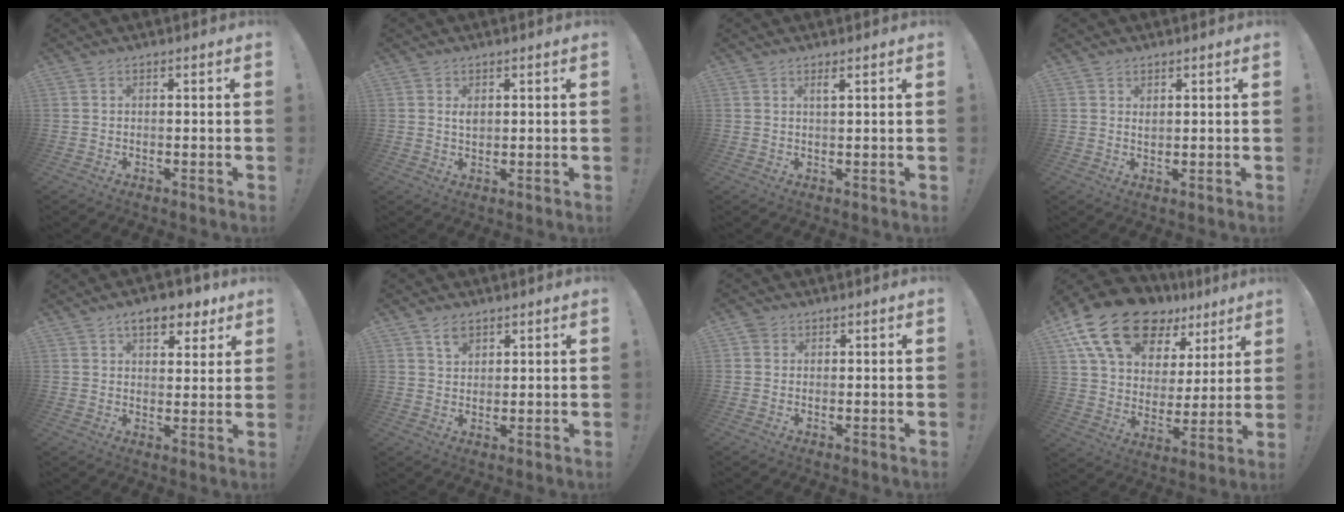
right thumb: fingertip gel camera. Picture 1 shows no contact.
{"total": 2.1, "force": [1.0, 1.1, 1.6], "torque": [-0.018, -0.004, 0.014]}
{"total": 1.9, "force": [1.1, 0.0, 1.5], "torque": [-0.017, -0.004, 0.016]}
{"total": 1.4, "force": [1.1, 0.7, 0.6], "torque": [0.003, -0.007, 0.018]}
{"total": 9.3, "force": [5.8, 4.5, 5.7], "torque": [-0.071, -0.027, 0.100]}
{"total": 4.2, "force": [2.9, 2.3, 1.9], "torque": [-0.022, -0.013, 0.052]}
{"total": 1.6, "force": [0.9, 1.3, 0.4], "torque": [-0.002, -0.001, 0.015]}
{"total": 21.8, "force": [14.0, 12.0, 11.6], "torque": [-0.191, -0.082, 0.259]}